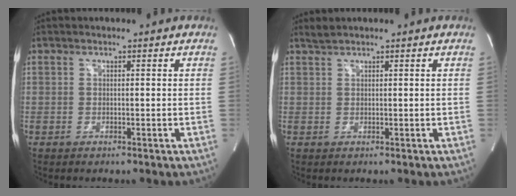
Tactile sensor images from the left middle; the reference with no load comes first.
{"total": 1.1, "force": [1.0, -0.1, 0.2], "torque": [-0.010, 0.007, 0.027]}